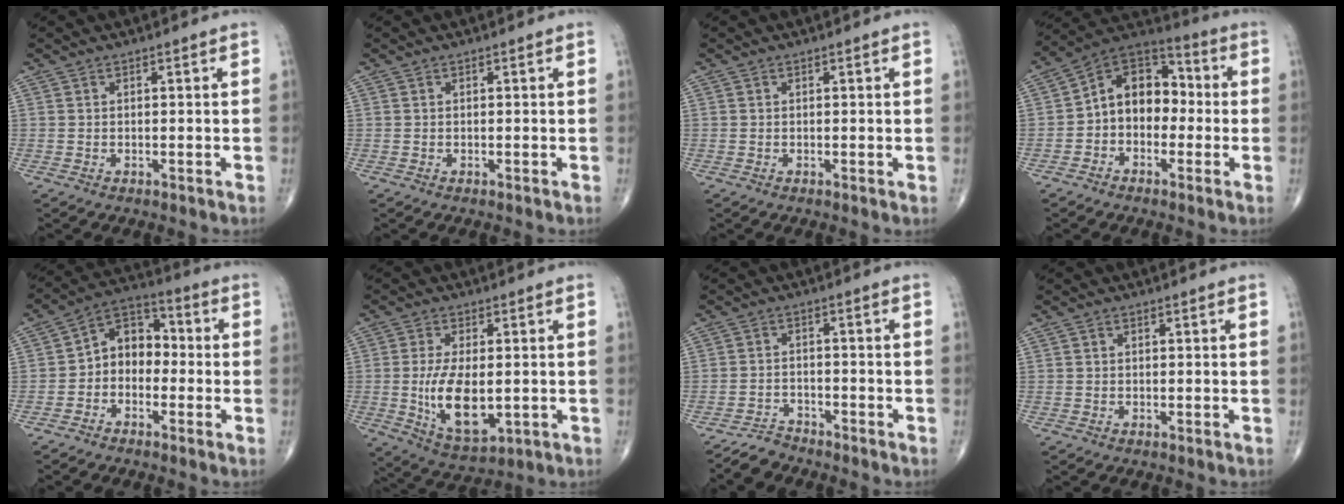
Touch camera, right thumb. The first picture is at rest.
{"total": 0.0}
{"total": 0.0}
{"total": 12.0, "force": [-1.0, 8.8, 8.1], "torque": [-0.089, 0.047, -0.036]}
{"total": 8.6, "force": [-1.4, 6.6, 5.3], "torque": [-0.051, 0.040, -0.045]}
{"total": 11.9, "force": [-1.0, 5.9, 10.2], "torque": [-0.182, -0.019, -0.005]}
{"total": 3.3, "force": [-3.2, 0.9, -0.4], "torque": [0.006, 0.008, -0.061]}
{"total": 0.6, "force": [0.3, 0.5, 0.0], "torque": [0.004, 0.001, 0.004]}